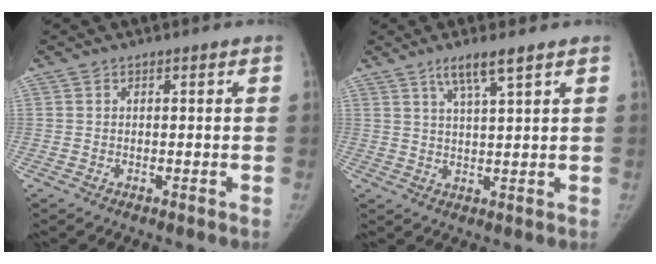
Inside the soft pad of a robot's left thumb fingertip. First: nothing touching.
{"total": 5.2, "force": [3.4, 0.3, 4.0], "torque": [-0.077, -0.016, 0.068]}